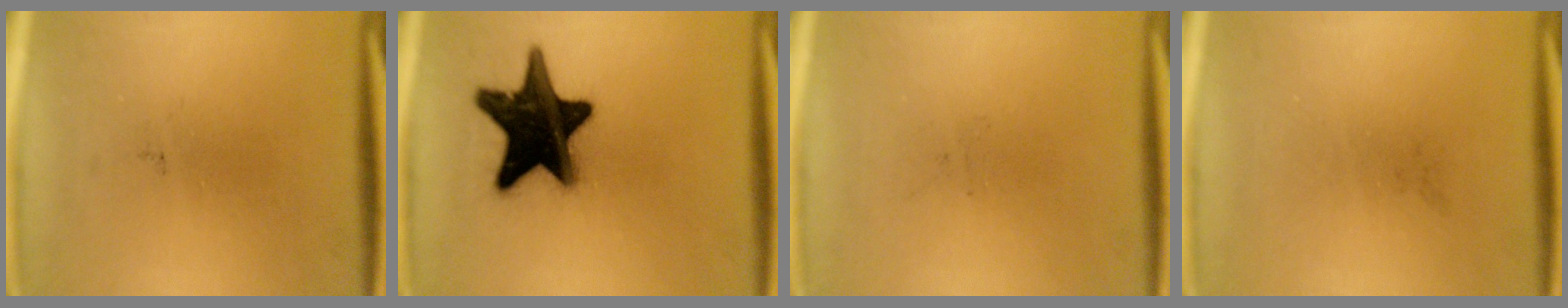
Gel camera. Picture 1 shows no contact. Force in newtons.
{"total": 19.9}
{"total": 0.0}
{"total": 0.0}